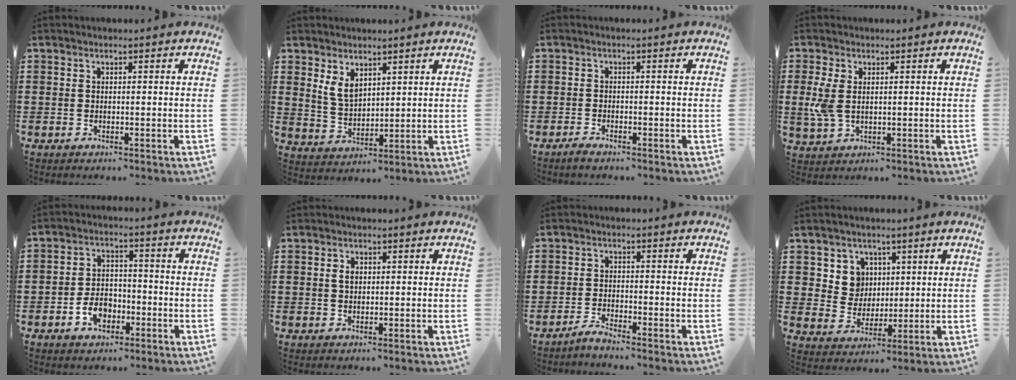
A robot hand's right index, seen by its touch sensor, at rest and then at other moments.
{"total": 4.1, "force": [2.4, 2.3, 2.4], "torque": [-0.056, 0.005, 0.045]}
{"total": 1.1, "force": [-1.1, -0.1, 0.1], "torque": [-0.004, -0.002, -0.022]}
{"total": 4.8, "force": [0.5, 2.7, 3.9], "torque": [-0.107, -0.003, 0.002]}
{"total": 5.0, "force": [-2.4, 3.5, 2.6], "torque": [-0.062, 0.005, -0.049]}
{"total": 1.6, "force": [0.3, 1.0, 1.2], "torque": [-0.026, 0.006, 0.005]}
{"total": 2.1, "force": [-2.0, -0.2, 0.2], "torque": [-0.005, 0.003, -0.040]}
{"total": 5.7, "force": [2.4, 5.0, 1.1], "torque": [-0.042, 0.010, 0.044]}